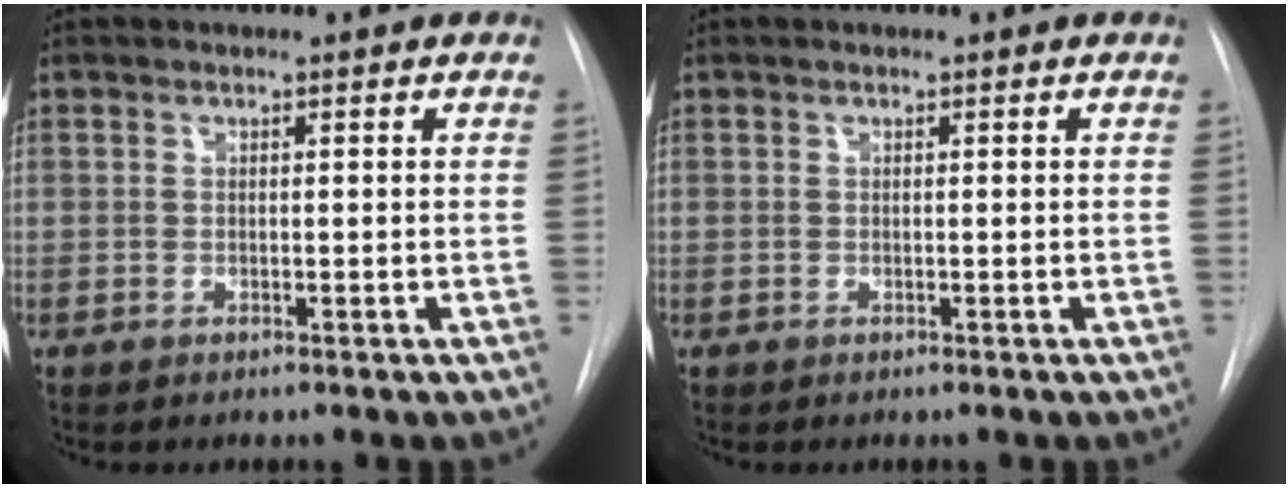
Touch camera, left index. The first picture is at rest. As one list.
[{"total": 0.0}]